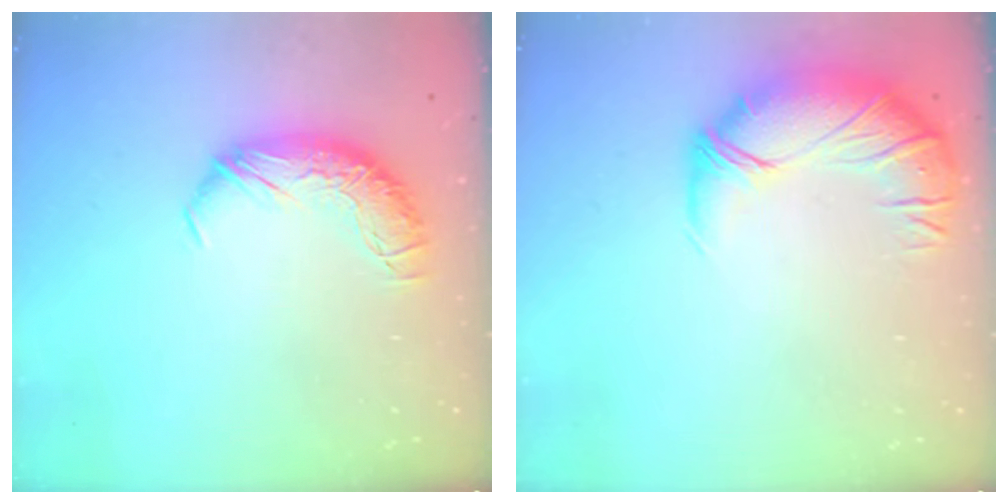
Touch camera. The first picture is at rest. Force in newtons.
{"total": 2.7, "press": 1.1, "slide": 2.5}